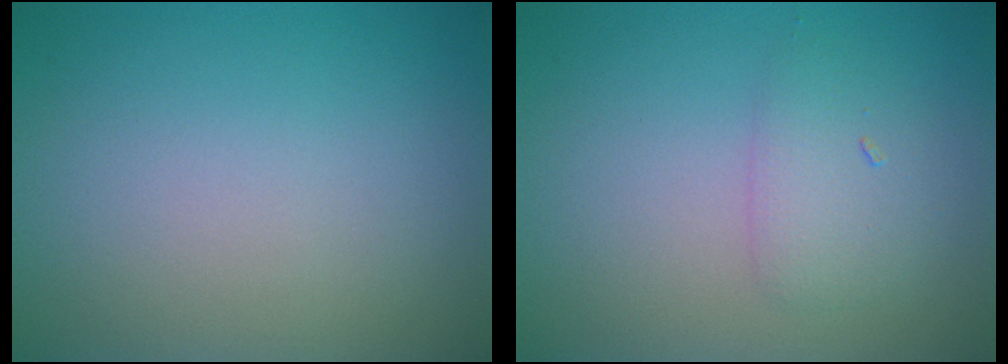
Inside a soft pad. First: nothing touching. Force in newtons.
{"total": 2.1, "press": 2.1, "slide": 0.1}